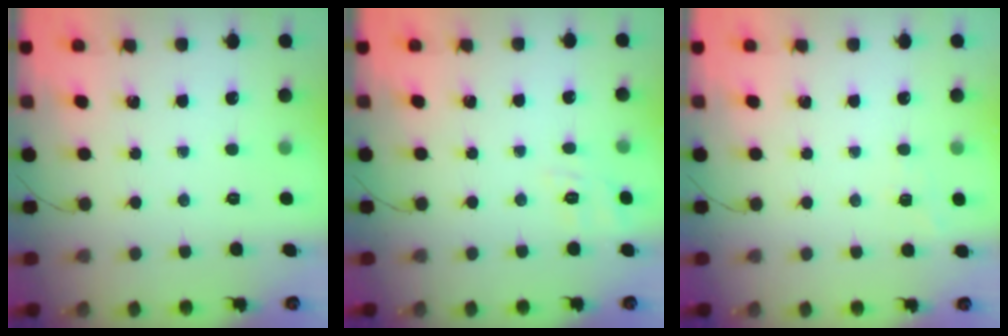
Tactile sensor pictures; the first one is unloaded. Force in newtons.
{"total": 7.7, "press": 7.4, "slide": 2.0}
{"total": 2.8, "press": 2.4, "slide": 1.6}